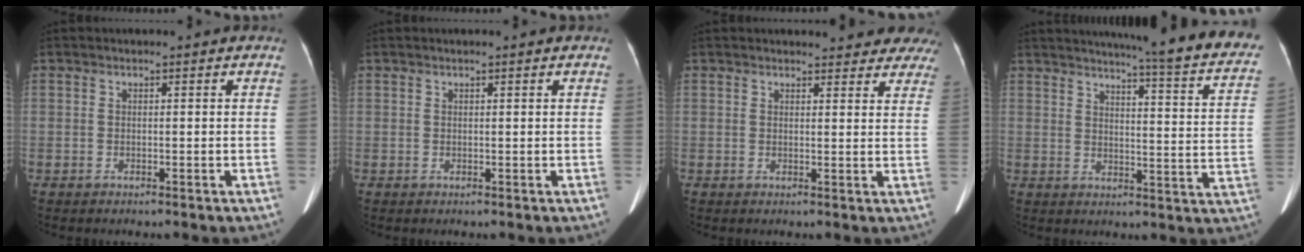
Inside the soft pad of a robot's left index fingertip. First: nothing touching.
{"total": 0.6, "force": [0.4, 0.0, 0.4], "torque": [-0.008, 0.007, 0.008]}
{"total": 12.1, "force": [11.3, 3.4, 2.9], "torque": [0.003, -0.016, 0.101]}
{"total": 24.1, "force": [21.0, 1.2, 11.7], "torque": [-0.149, -0.072, 0.233]}